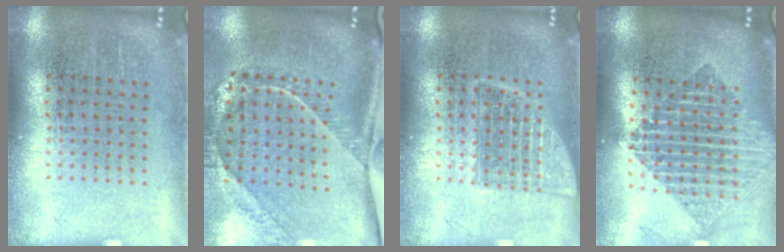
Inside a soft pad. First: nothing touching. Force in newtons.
{"total": 2.4, "press": 1.7, "slide": 1.7}
{"total": 1.5, "press": 1.5, "slide": 0.2}
{"total": 2.2, "press": 1.7, "slide": 1.4}